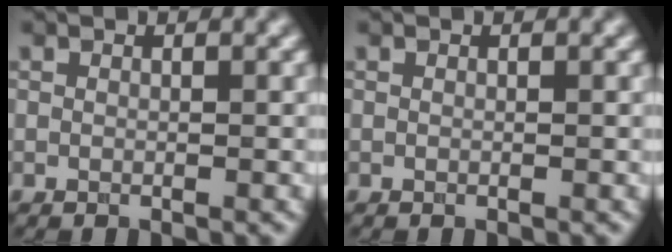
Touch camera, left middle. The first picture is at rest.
{"total": 0.0}